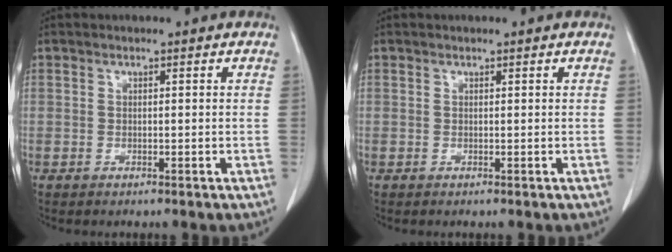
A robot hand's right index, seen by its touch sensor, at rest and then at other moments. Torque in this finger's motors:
{"motor_torque": [0.05, -0.03, 0.00, 0.01]}